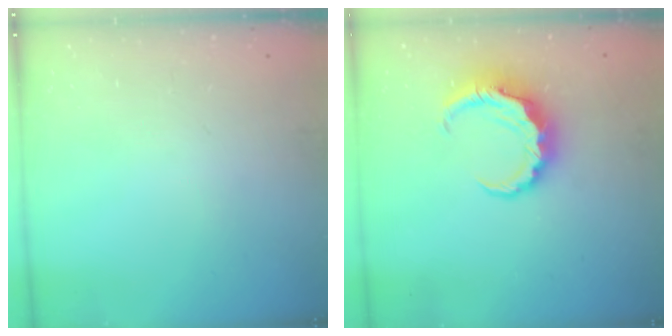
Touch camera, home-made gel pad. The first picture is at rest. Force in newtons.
{"total": 7.1, "press": 7.0, "slide": 1.3}